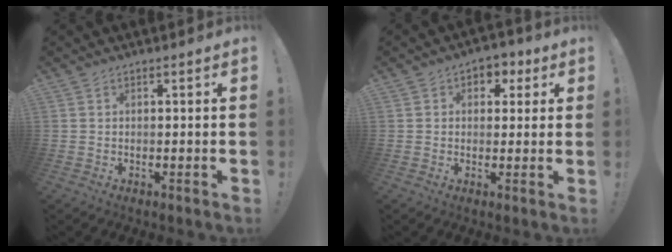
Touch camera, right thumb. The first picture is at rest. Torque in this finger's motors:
{"motor_torque": [0.57, 1.05, 0.63, 0.04, -0.02]}